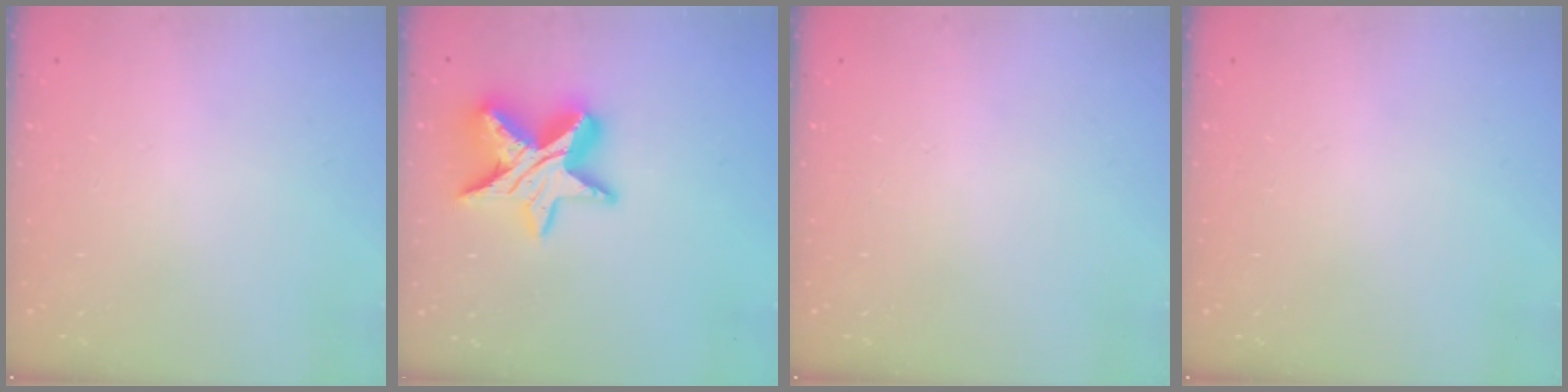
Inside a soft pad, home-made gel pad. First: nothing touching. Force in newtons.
{"total": 15.0, "press": 14.9, "slide": 1.1}
{"total": 0.0}
{"total": 0.0}